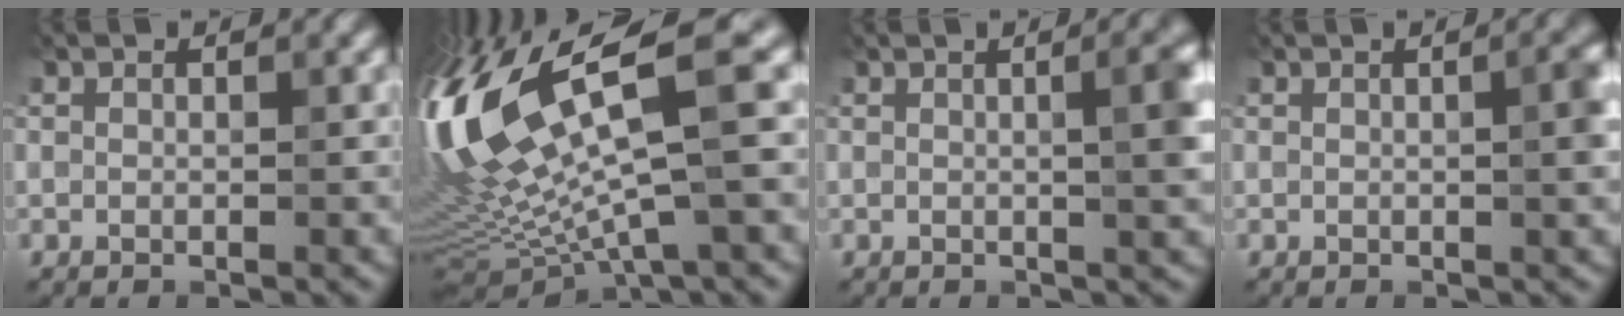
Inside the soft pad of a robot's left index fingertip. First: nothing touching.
{"total": 15.3, "force": [2.5, 3.6, 14.7], "torque": [-0.302, 0.005, 0.063]}
{"total": 5.3, "force": [0.5, 1.9, 4.9], "torque": [-0.036, 0.017, 0.004]}
{"total": 3.5, "force": [0.2, 1.2, 3.3], "torque": [-0.031, 0.012, 0.002]}